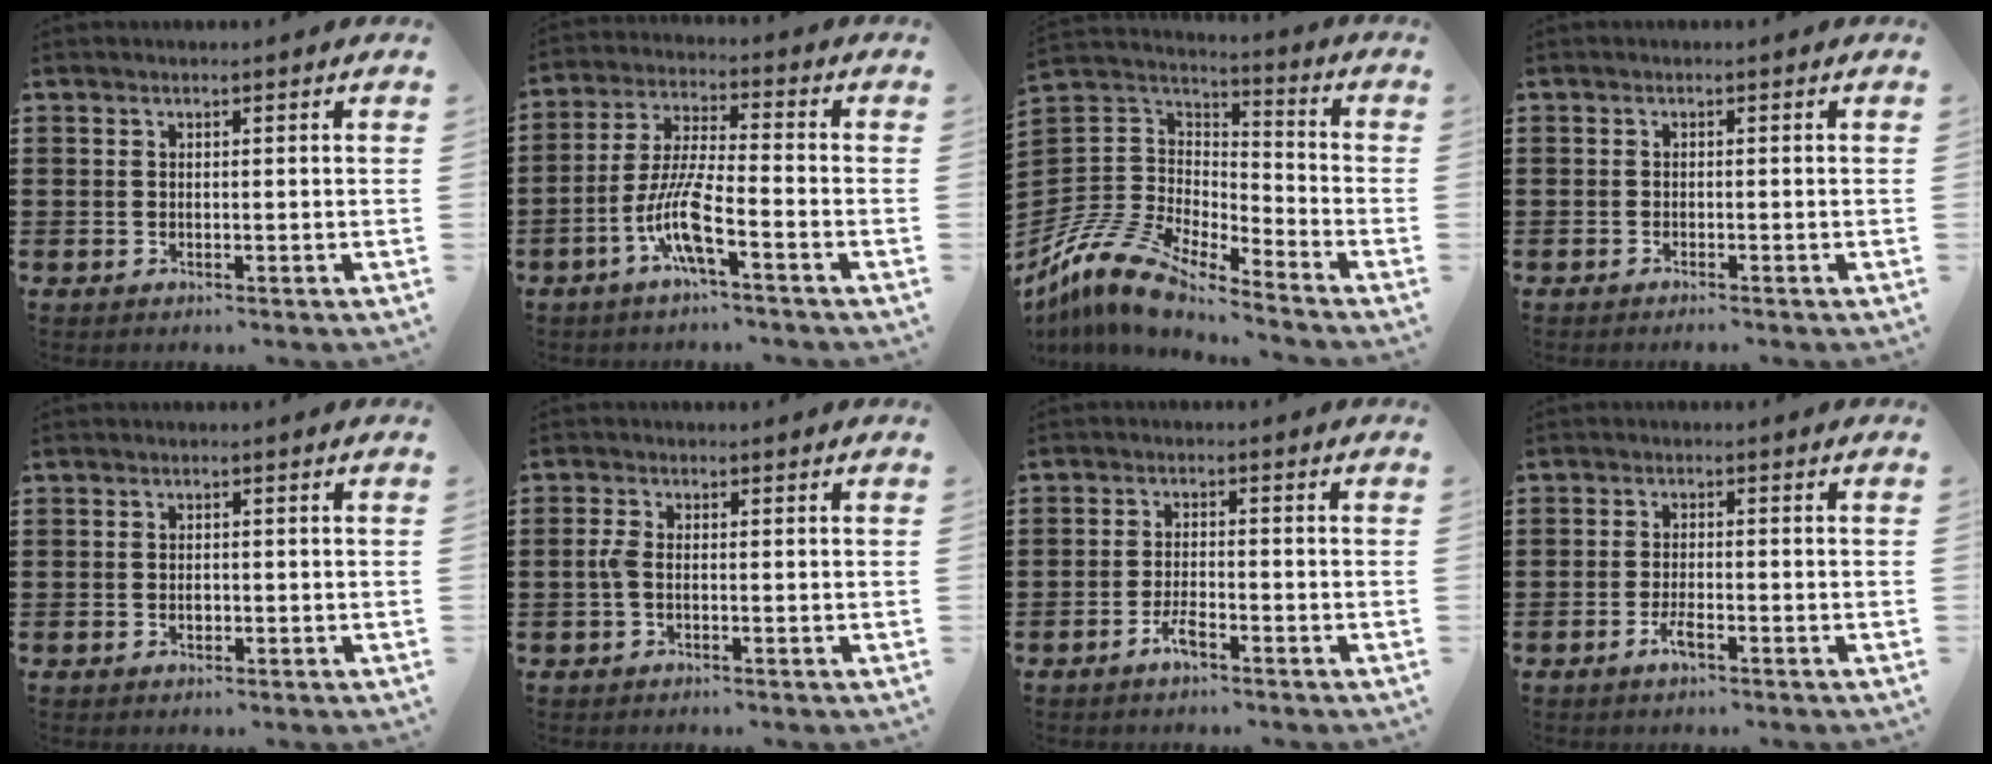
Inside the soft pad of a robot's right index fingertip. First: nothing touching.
{"total": 9.0, "force": [-4.4, 1.3, 7.7], "torque": [-0.171, -0.010, -0.089]}
{"total": 10.7, "force": [-9.4, 3.3, 4.0], "torque": [-0.116, 0.009, -0.199]}
{"total": 0.8, "force": [-0.8, -0.1, 0.2], "torque": [-0.005, -0.002, -0.015]}
{"total": 1.1, "force": [-0.3, 0.7, 0.8], "torque": [-0.016, 0.002, -0.006]}
{"total": 2.3, "force": [-0.5, 0.9, 2.0], "torque": [-0.054, -0.003, -0.014]}
{"total": 3.1, "force": [-2.1, 0.8, 2.2], "torque": [-0.051, -0.001, -0.043]}
{"total": 2.6, "force": [-1.6, 0.6, 2.0], "torque": [-0.041, -0.002, -0.031]}